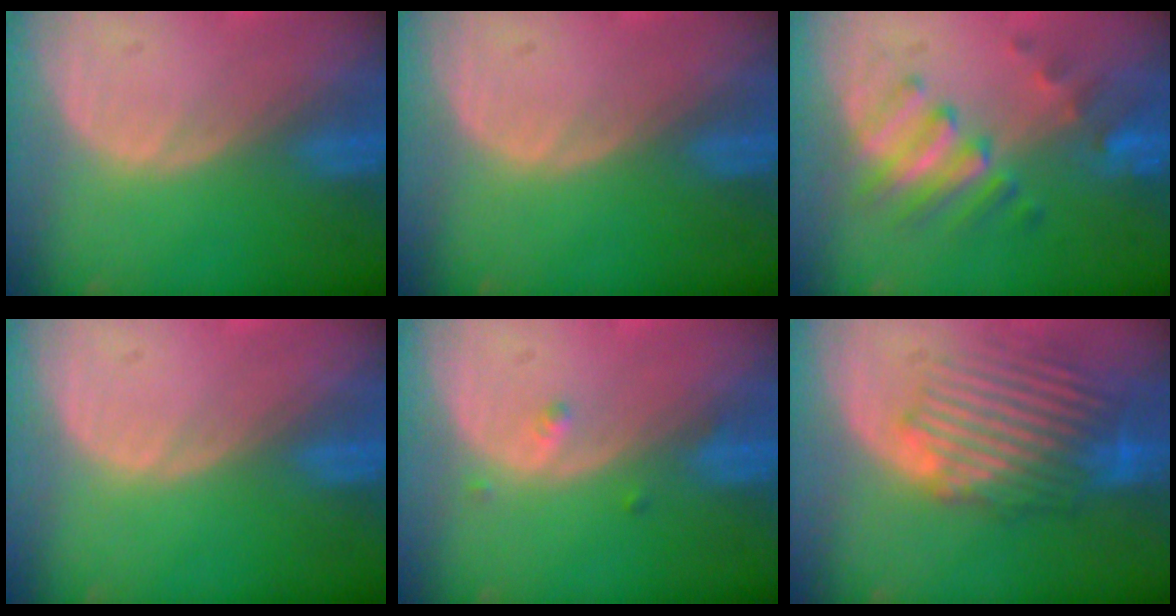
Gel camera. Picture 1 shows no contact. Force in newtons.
{"total": 0.0}
{"total": 7.5, "press": 7.0, "slide": 2.7}
{"total": 0.0}
{"total": 1.6, "press": 1.3, "slide": 0.8}
{"total": 9.8, "press": 9.1, "slide": 3.5}